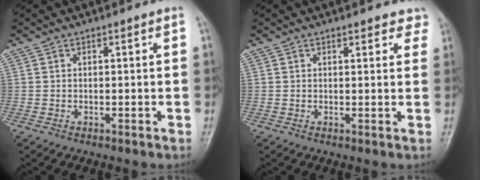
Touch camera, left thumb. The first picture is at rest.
{"total": 4.1, "force": [3.4, 1.7, 1.5], "torque": [0.014, -0.011, 0.029]}